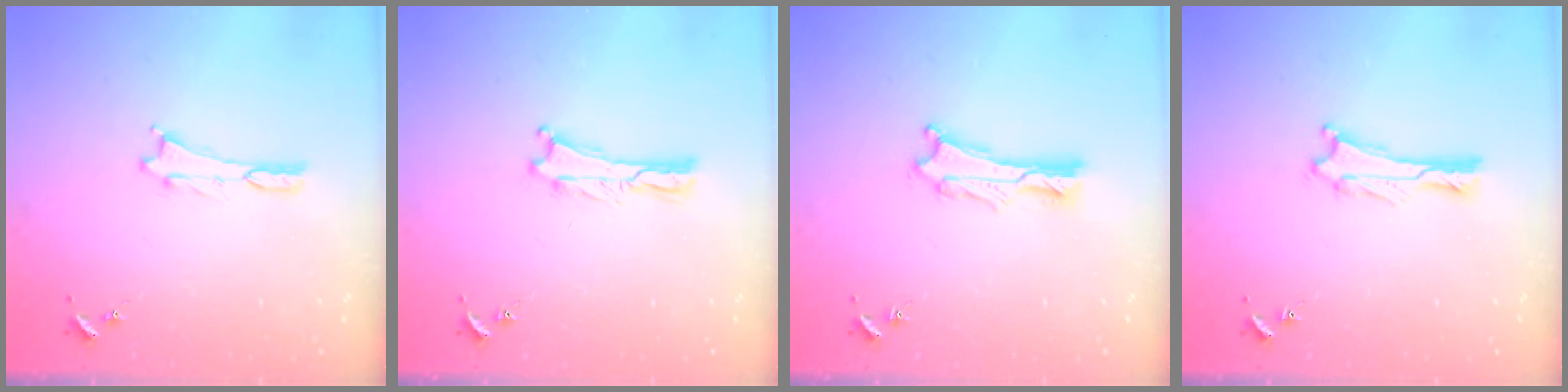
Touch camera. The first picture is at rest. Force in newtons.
{"total": 0.0}
{"total": 1.1, "press": 1.1, "slide": 0.2}
{"total": 0.0}